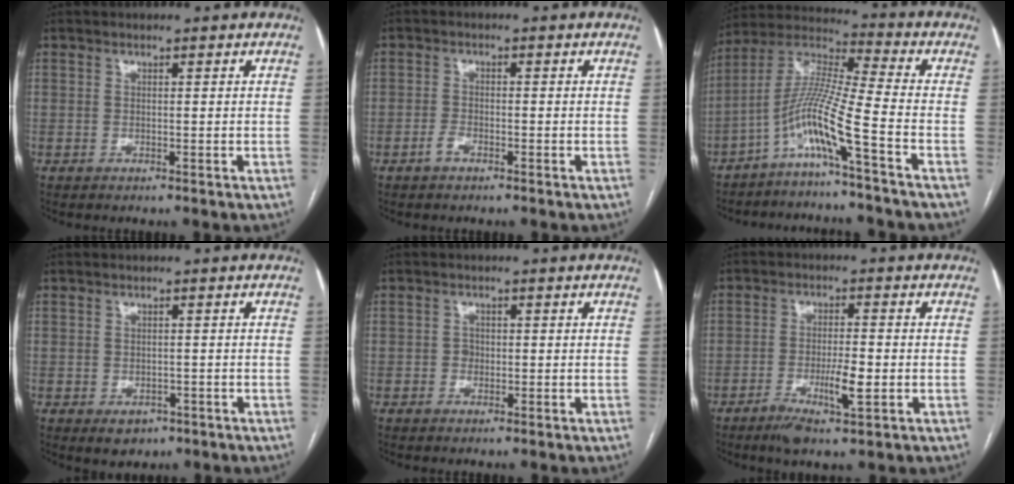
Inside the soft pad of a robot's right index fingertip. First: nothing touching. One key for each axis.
{"total": 1.7, "fx": -1.2, "fy": 0.7, "fz": 1.0, "tx": -0.019, "ty": 0.002, "tz": -0.024}
{"total": 10.1, "fx": -5.4, "fy": -1.9, "fz": 8.4, "tx": -0.179, "ty": 0.006, "tz": -0.111}
{"total": 2.9, "fx": -1.4, "fy": 2.2, "fz": 1.3, "tx": -0.012, "ty": 0.000, "tz": -0.008}
{"total": 1.2, "fx": -0.3, "fy": 1.0, "fz": 0.5, "tx": -0.004, "ty": 0.005, "tz": -0.005}
{"total": 6.3, "fx": -2.5, "fy": 0.9, "fz": 5.7, "tx": -0.109, "ty": -0.006, "tz": -0.040}